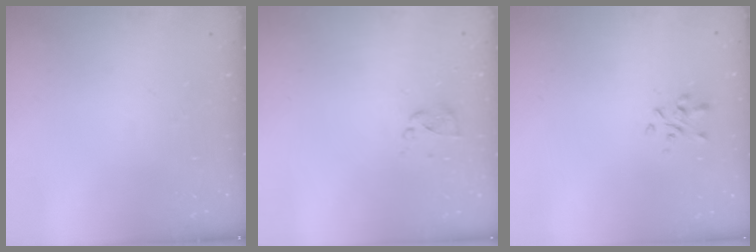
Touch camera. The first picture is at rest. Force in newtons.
{"total": 4.0, "press": 3.8, "slide": 1.1}
{"total": 1.8, "press": 1.6, "slide": 0.6}